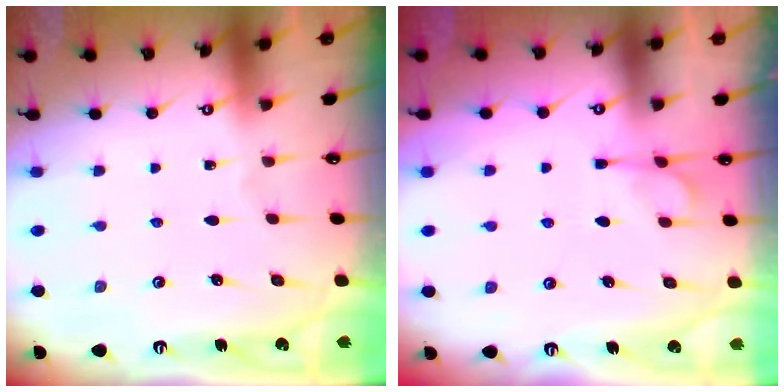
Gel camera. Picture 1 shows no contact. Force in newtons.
{"total": 5.2, "press": 5.0, "slide": 1.5}